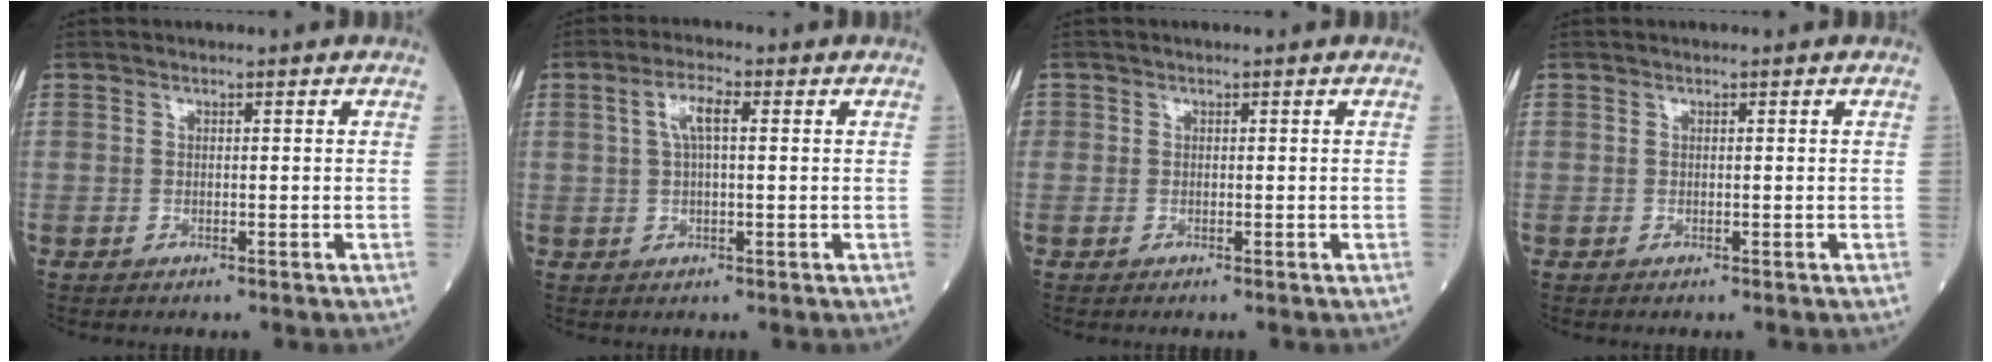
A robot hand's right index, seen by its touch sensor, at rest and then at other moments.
{"total": 4.2, "force": [1.1, 1.0, 3.9], "torque": [-0.080, 0.015, 0.022]}
{"total": 0.5, "force": [-0.2, 0.5, 0.0], "torque": [0.000, 0.004, -0.006]}
{"total": 0.0}